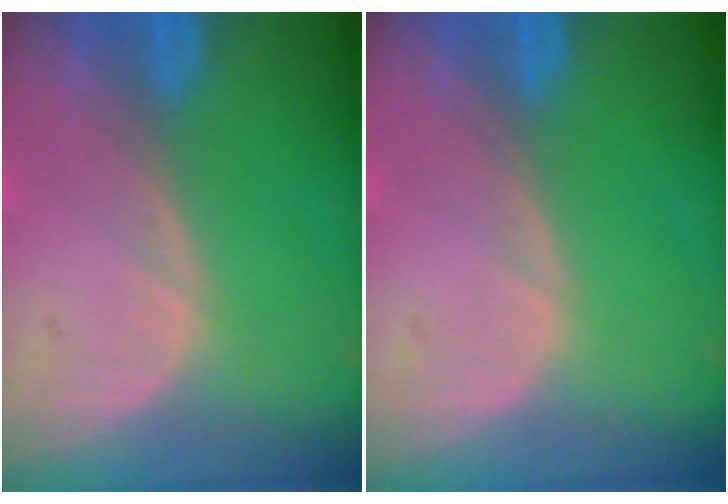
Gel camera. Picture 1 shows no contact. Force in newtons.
{"total": 0.0}